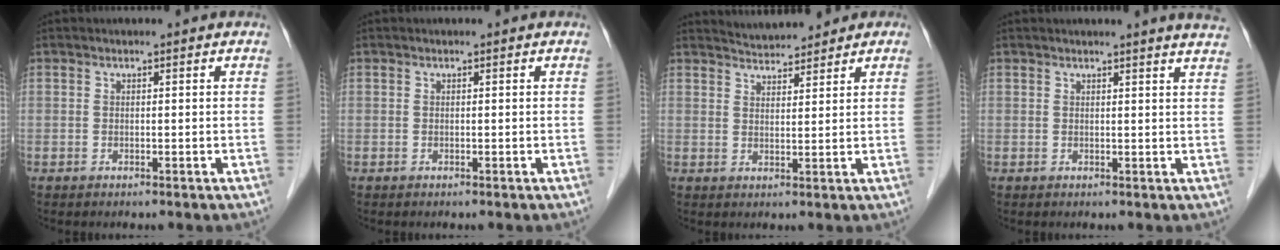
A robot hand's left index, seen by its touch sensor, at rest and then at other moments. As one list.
[{"total": 0.0}, {"total": 5.1, "force": [4.8, 1.3, 0.8], "torque": [-0.014, 0.019, 0.078]}, {"total": 6.5, "force": [6.1, -0.6, 2.2], "torque": [-0.022, -0.008, 0.046]}]